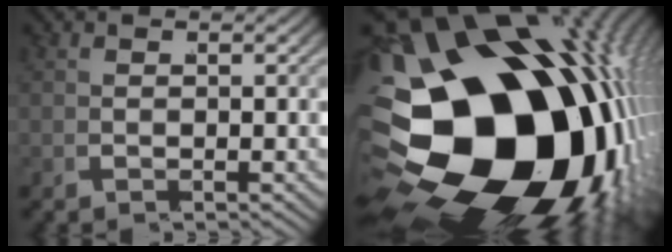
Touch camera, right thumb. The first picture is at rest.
{"total": 39.3, "force": [-3.6, 25.2, 29.9], "torque": [-0.477, -0.072, -0.015]}